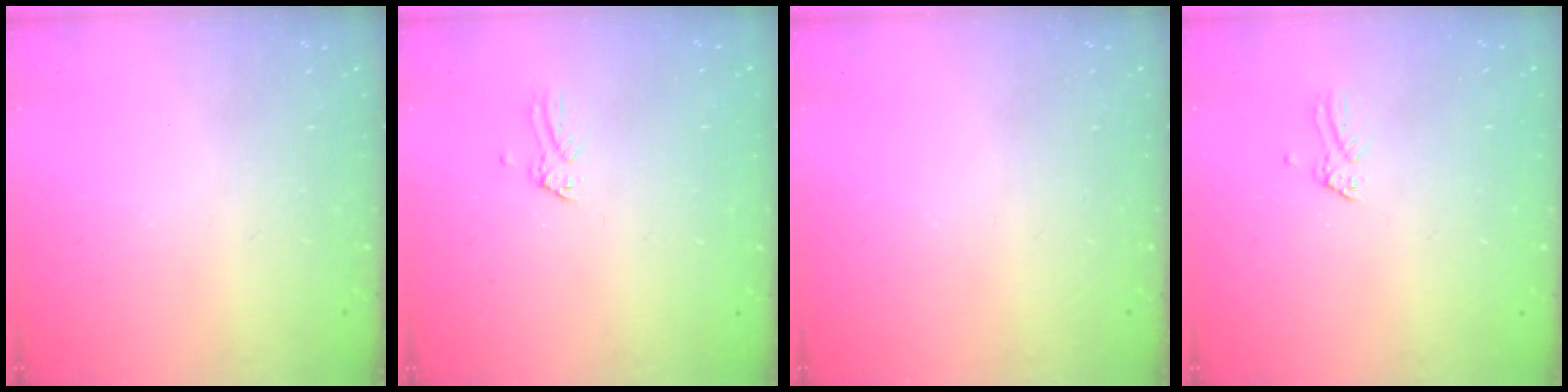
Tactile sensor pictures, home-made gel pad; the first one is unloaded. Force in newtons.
{"total": 0.0}
{"total": 0.0}
{"total": 0.0}